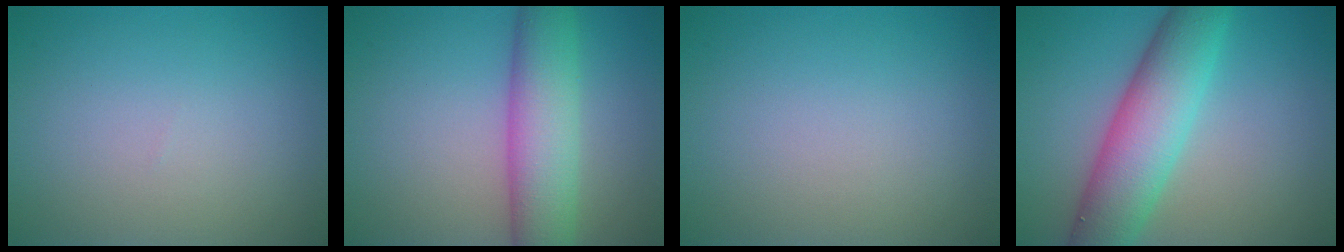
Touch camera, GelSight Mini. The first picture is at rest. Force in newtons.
{"total": 6.8, "press": 6.8, "slide": 0.2}
{"total": 0.0}
{"total": 7.8, "press": 7.7, "slide": 0.5}